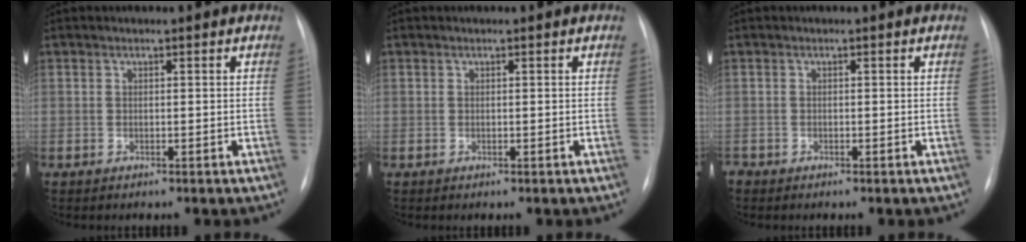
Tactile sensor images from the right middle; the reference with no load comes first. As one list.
[{"total": 0.0}, {"total": 0.6, "force": [-0.5, 0.3, 0.1], "torque": [0.002, 0.000, -0.010]}]